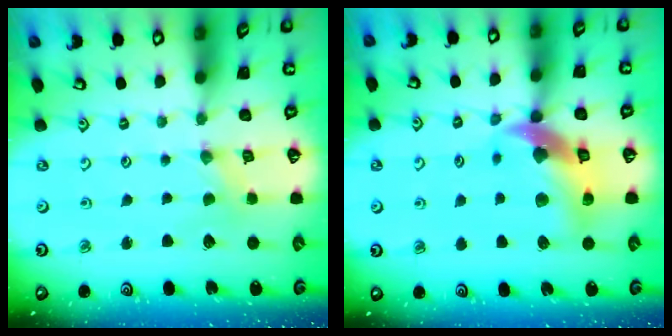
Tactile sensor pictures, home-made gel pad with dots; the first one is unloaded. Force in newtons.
{"total": 13.2, "press": 13.1, "slide": 1.5}